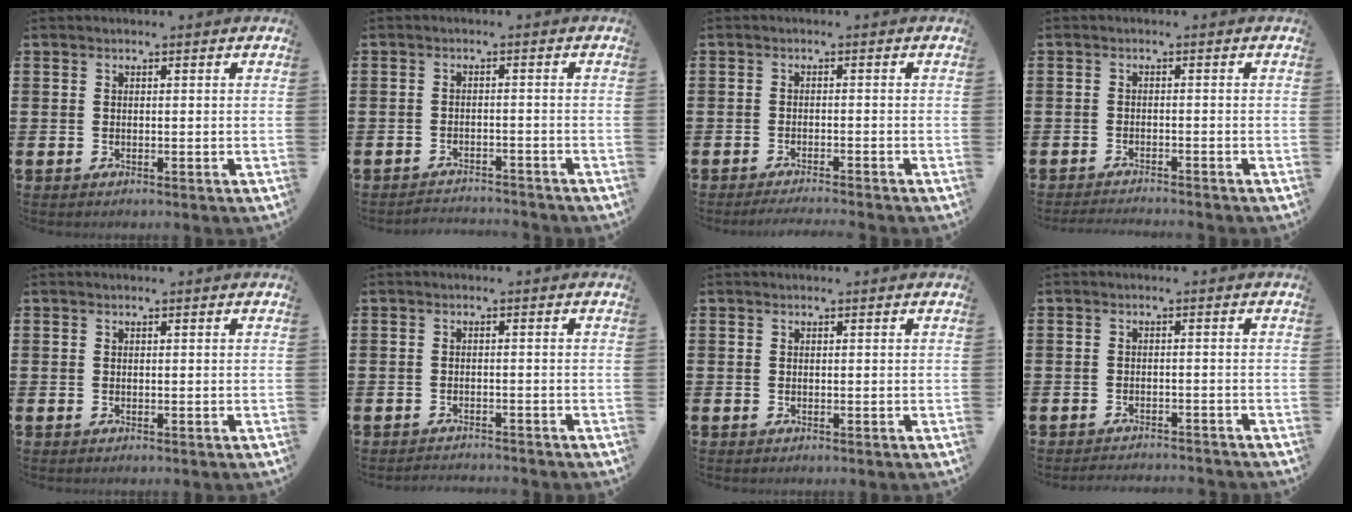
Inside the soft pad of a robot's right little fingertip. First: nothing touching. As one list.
[{"total": 2.0, "force": [-1.9, -0.1, -0.2], "torque": [-0.002, 0.003, -0.043]}, {"total": 1.3, "force": [-1.2, -0.2, 0.3], "torque": [-0.004, -0.001, -0.024]}, {"total": 1.3, "force": [-1.3, -0.1, 0.2], "torque": [-0.004, 0.001, -0.026]}, {"total": 0.0}, {"total": 1.3, "force": [-1.3, -0.1, -0.2], "torque": [-0.001, 0.004, -0.027]}, {"total": 0.0}, {"total": 1.5, "force": [-1.5, -0.1, -0.1], "torque": [-0.002, 0.004, -0.032]}]